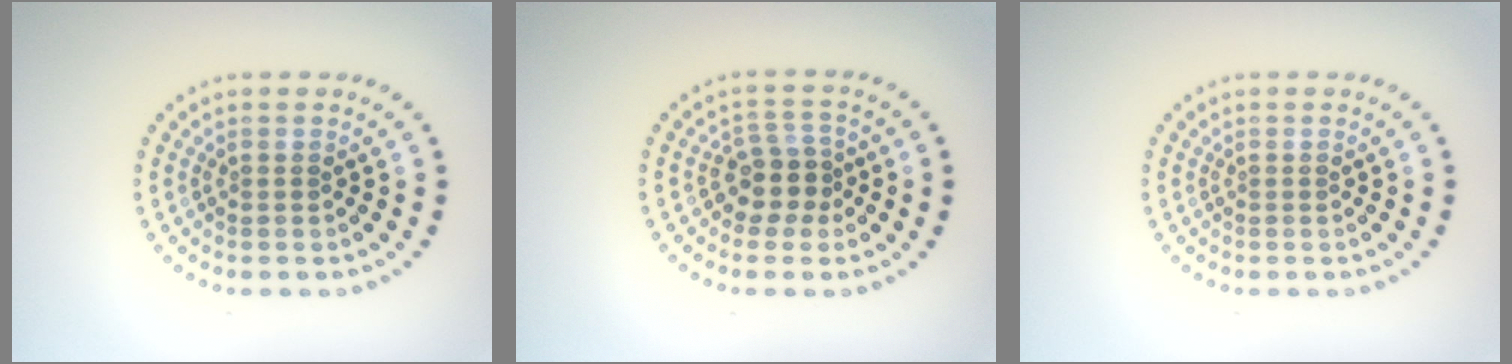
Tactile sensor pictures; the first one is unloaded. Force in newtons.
{"total": 2.8, "press": 2.5, "slide": 1.4}
{"total": 0.0}